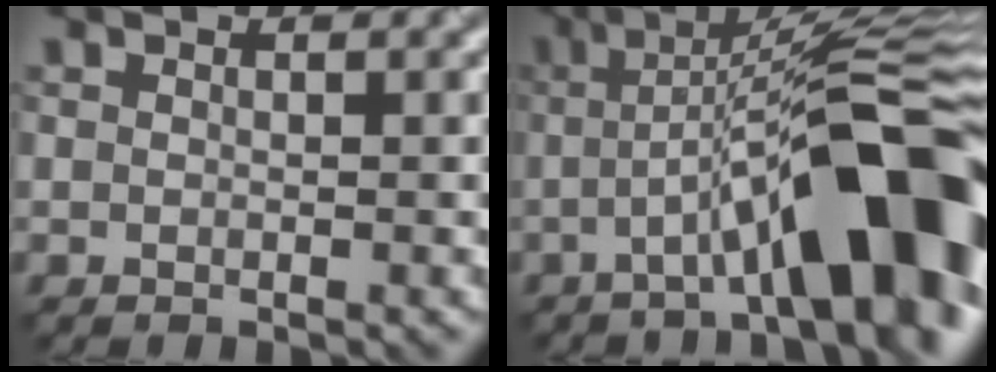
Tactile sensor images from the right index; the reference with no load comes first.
{"total": 13.0, "force": [-3.4, 3.0, 12.1], "torque": [-0.164, 0.014, -0.055]}